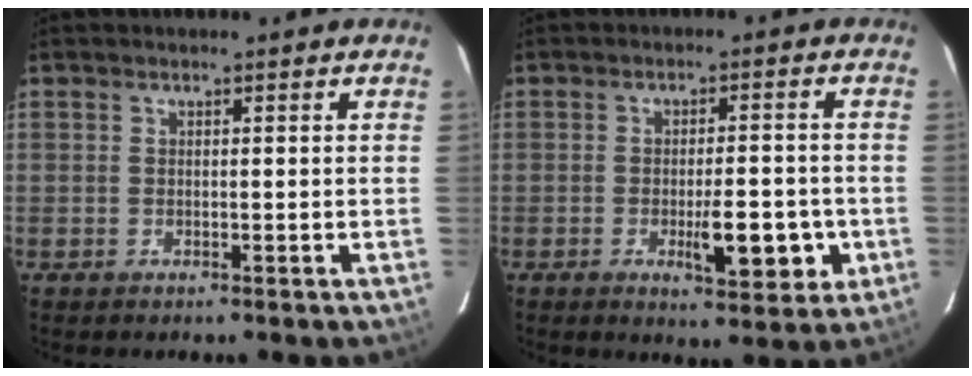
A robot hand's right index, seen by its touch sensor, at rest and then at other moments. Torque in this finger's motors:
{"motor_torque": [0.25, -0.05, 0.16, 0.07]}